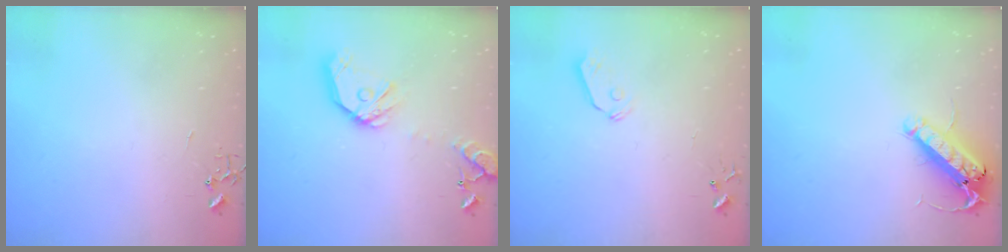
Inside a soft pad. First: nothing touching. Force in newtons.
{"total": 16.8, "press": 16.6, "slide": 2.9}
{"total": 6.1, "press": 6.1, "slide": 0.5}
{"total": 14.7, "press": 14.4, "slide": 2.7}